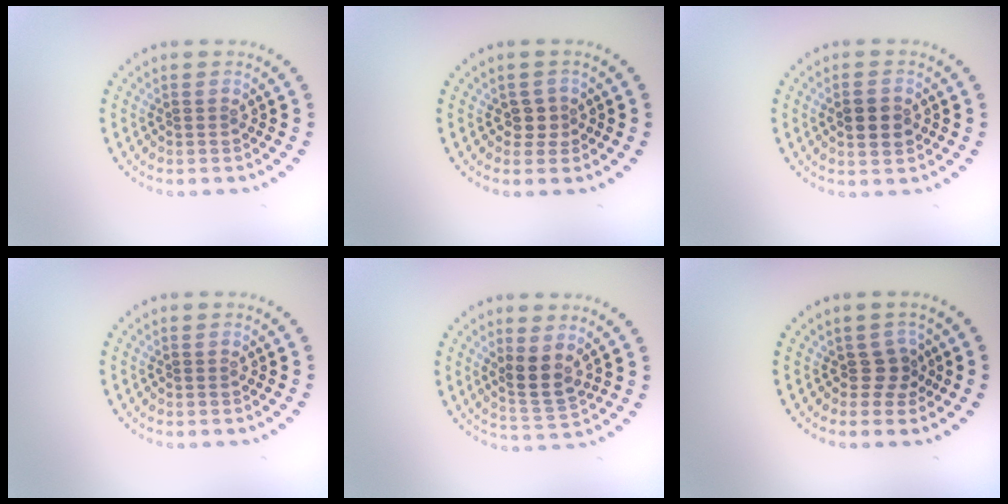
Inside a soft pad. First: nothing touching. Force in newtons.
{"total": 1.4, "press": 1.1, "slide": 0.9}
{"total": 2.6, "press": 2.6, "slide": 0.1}
{"total": 0.0}
{"total": 2.8, "press": 2.6, "slide": 1.2}
{"total": 1.8, "press": 1.3, "slide": 1.3}